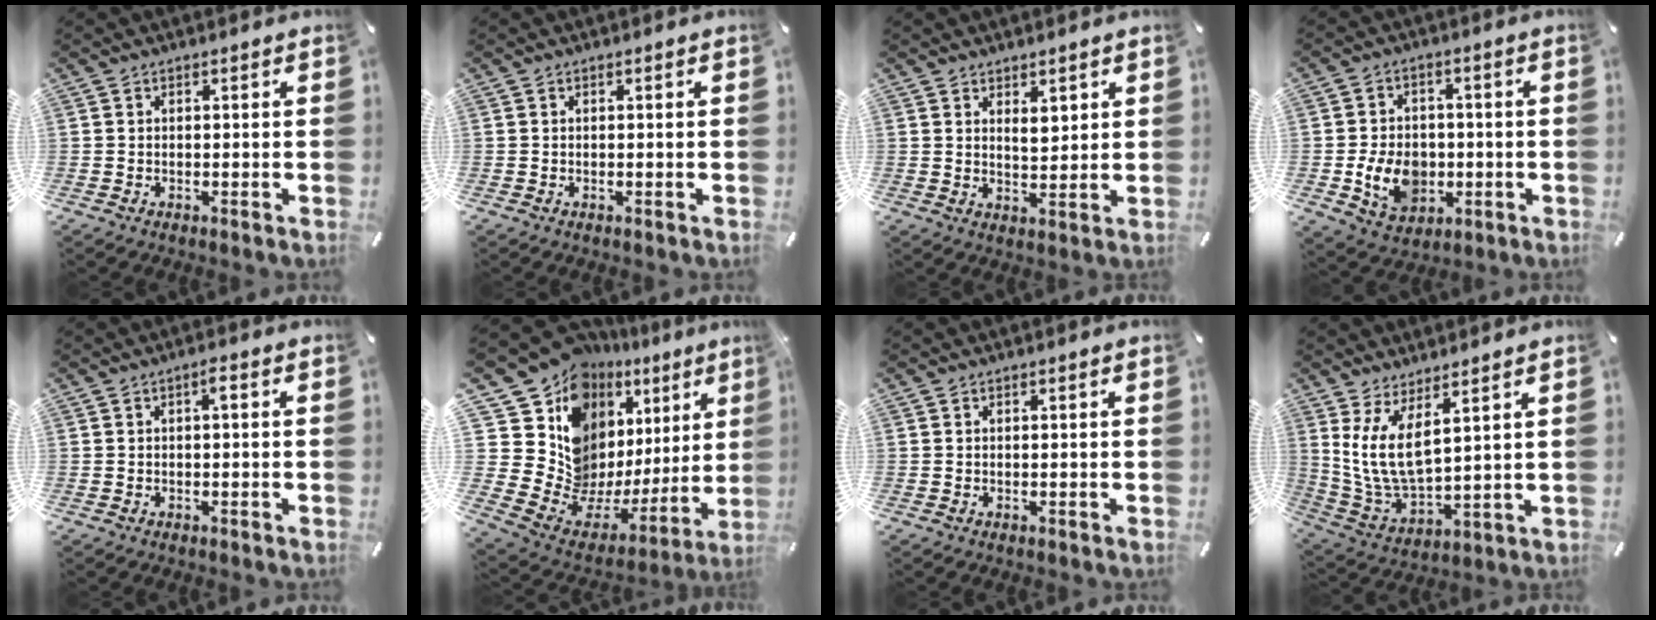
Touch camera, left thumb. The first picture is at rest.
{"total": 0.0}
{"total": 4.2, "force": [2.6, 2.3, 2.3], "torque": [-0.020, -0.015, 0.040]}
{"total": 10.4, "force": [-2.0, 8.2, 6.1], "torque": [-0.122, 0.014, -0.032]}
{"total": 1.6, "force": [0.0, 0.4, 1.6], "torque": [-0.033, 0.005, -0.002]}
{"total": 12.4, "force": [7.5, 8.5, 5.0], "torque": [-0.057, -0.128, 0.149]}
{"total": 0.0}
{"total": 11.1, "force": [4.8, 5.1, 8.5], "torque": [-0.205, -0.030, 0.095]}